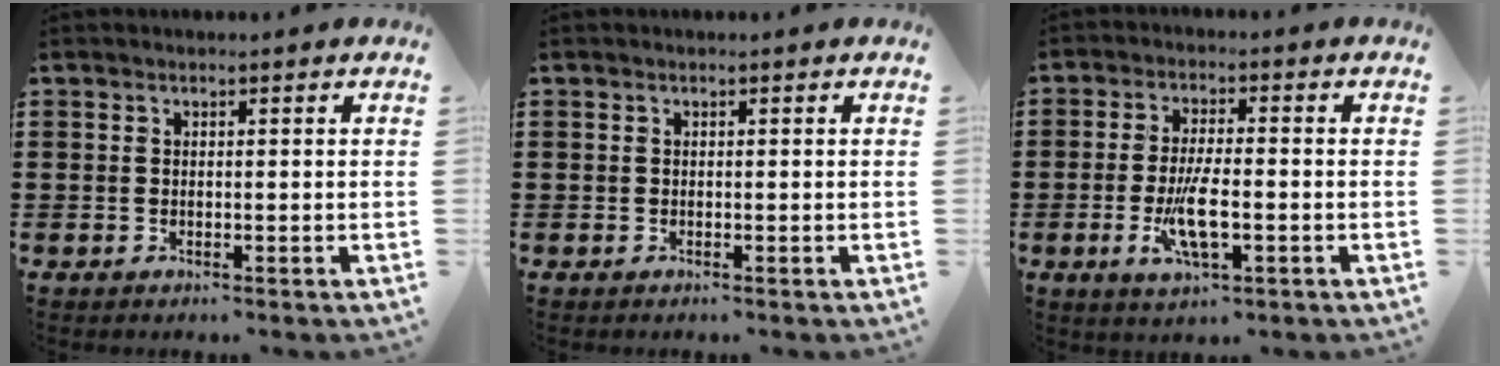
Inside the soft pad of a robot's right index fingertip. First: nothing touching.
{"total": 0.0}
{"total": 7.1, "force": [-2.1, 2.0, 6.5], "torque": [-0.139, -0.014, -0.040]}